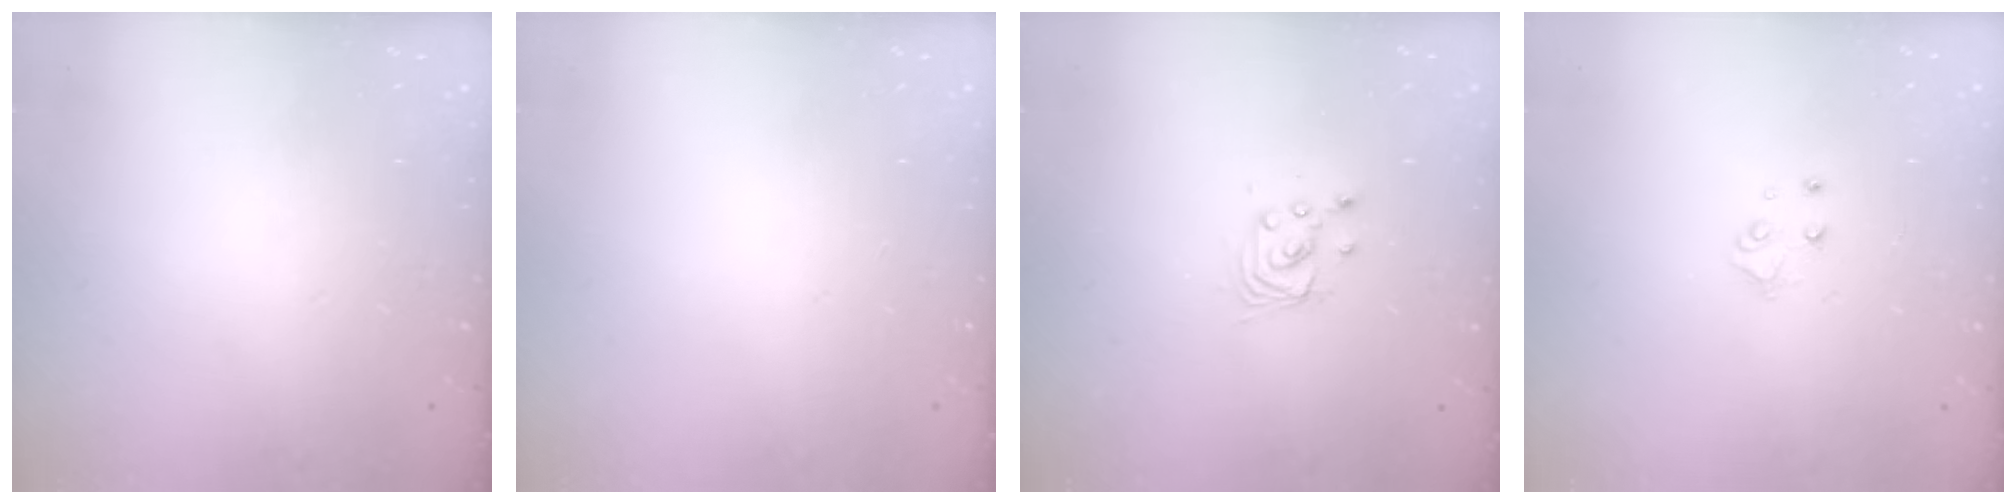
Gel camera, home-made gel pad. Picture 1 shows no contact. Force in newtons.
{"total": 0.0}
{"total": 2.7, "press": 2.7, "slide": 0.2}
{"total": 4.8, "press": 4.8, "slide": 0.5}